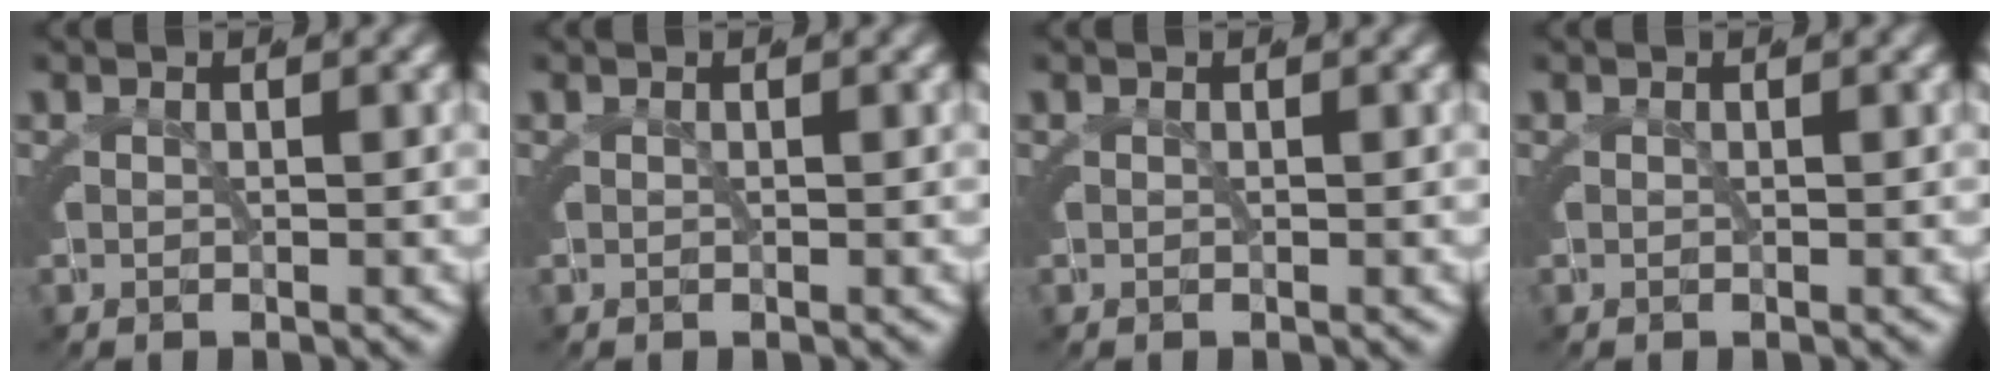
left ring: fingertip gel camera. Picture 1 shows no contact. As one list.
[{"total": 0.0}, {"total": 0.0}, {"total": 0.0}]